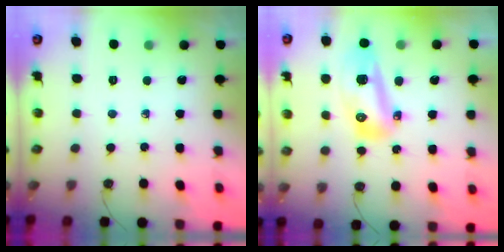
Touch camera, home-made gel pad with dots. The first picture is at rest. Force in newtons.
{"total": 15.1, "press": 13.9, "slide": 5.9}